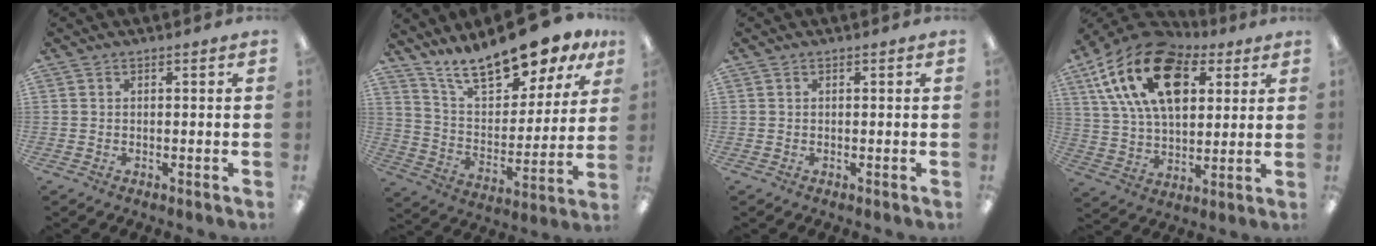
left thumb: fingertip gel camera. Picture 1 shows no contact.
{"total": 17.4, "force": [14.4, 5.6, 7.9], "torque": [-0.150, -0.093, 0.255]}
{"total": 0.0}
{"total": 21.4, "force": [9.7, 12.9, 14.1], "torque": [-0.262, -0.029, 0.172]}